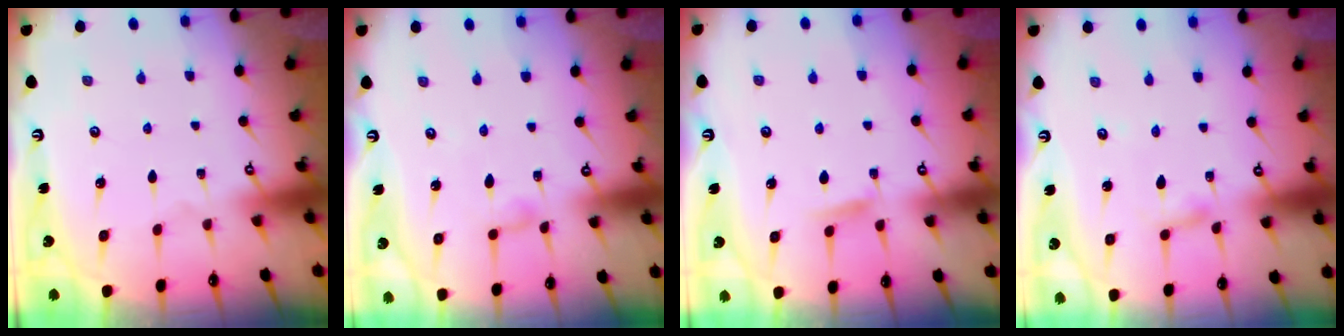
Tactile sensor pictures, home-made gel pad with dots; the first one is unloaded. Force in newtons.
{"total": 4.2, "press": 4.2, "slide": 0.4}
{"total": 4.9, "press": 4.9, "slide": 0.6}
{"total": 2.0, "press": 2.0, "slide": 0.2}